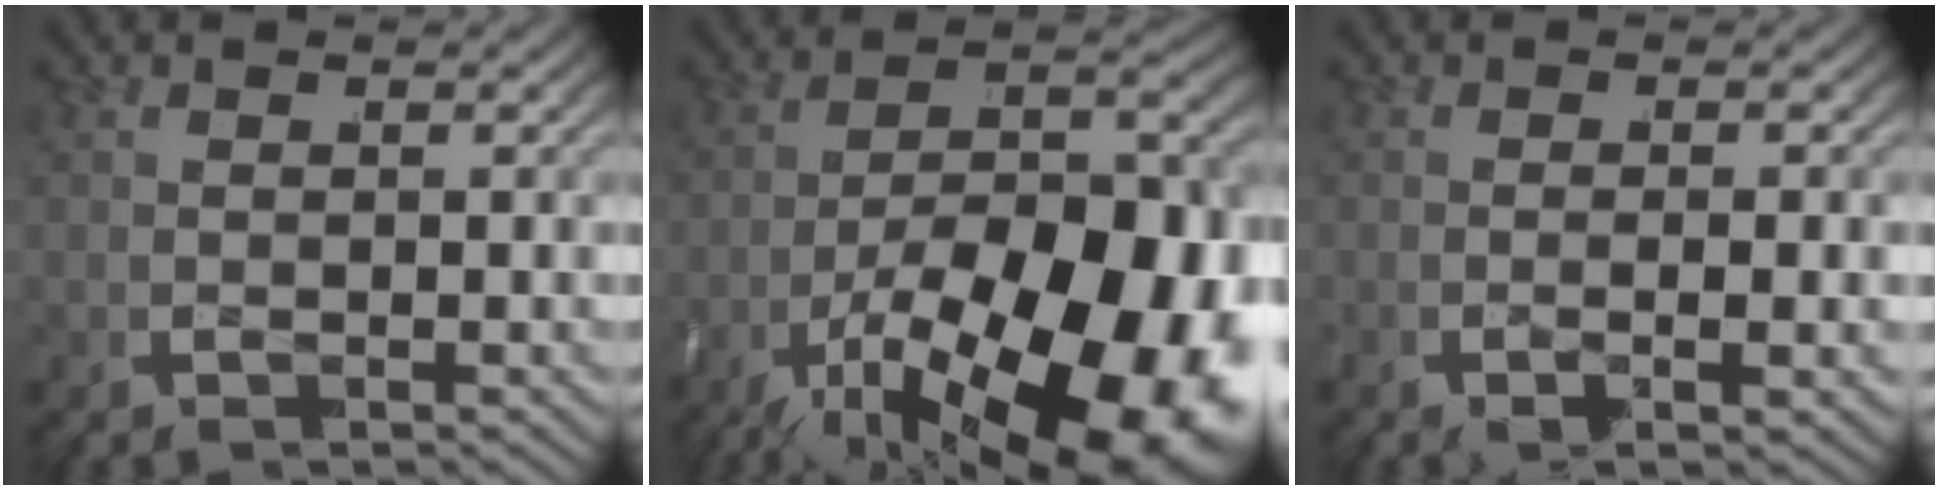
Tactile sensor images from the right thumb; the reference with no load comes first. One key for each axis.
{"total": 22.7, "fx": -5.7, "fy": 13.3, "fz": 17.5, "tx": -0.296, "ty": -0.074, "tz": -0.051}
{"total": 2.4, "fx": -0.8, "fy": 0.7, "fz": 2.1, "tx": -0.043, "ty": -0.005, "tz": -0.016}